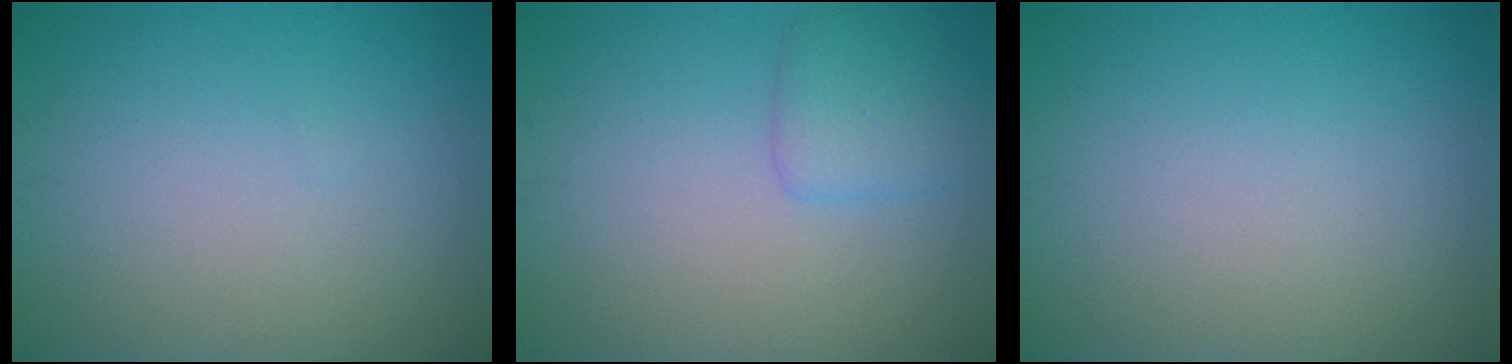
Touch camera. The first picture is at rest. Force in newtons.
{"total": 2.1, "press": 2.1, "slide": 0.1}
{"total": 0.0}